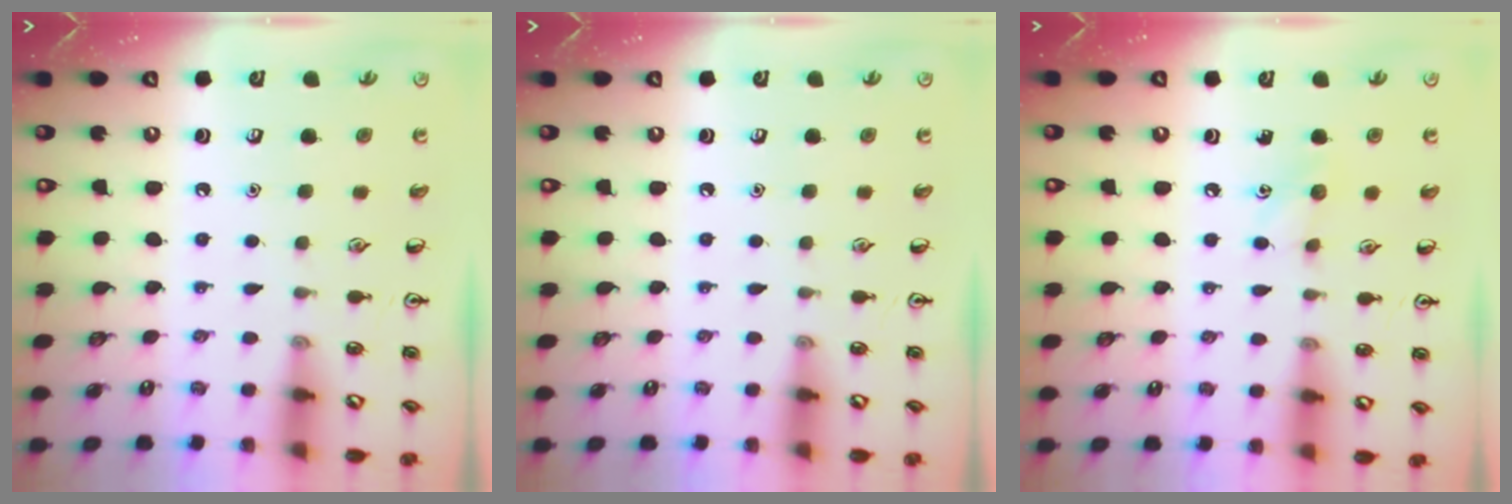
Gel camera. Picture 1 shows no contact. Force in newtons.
{"total": 0.0}
{"total": 5.7, "press": 5.4, "slide": 1.9}